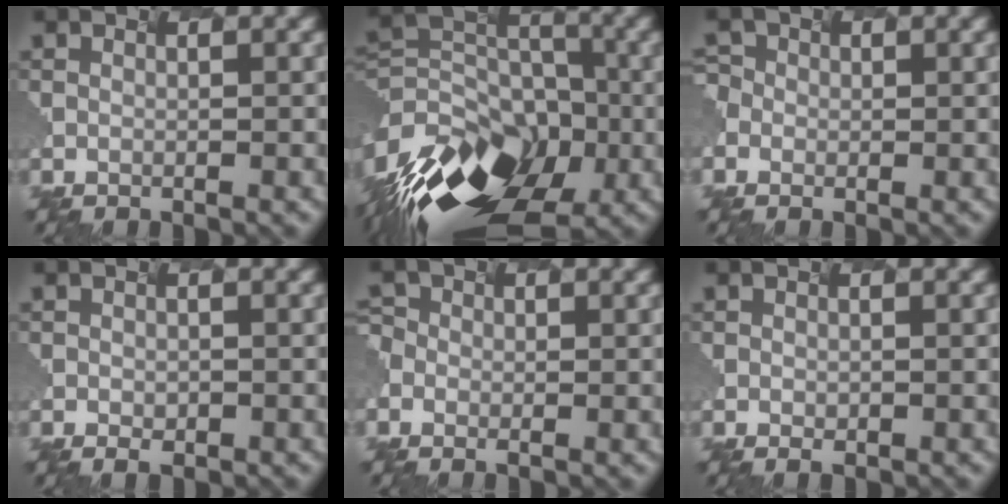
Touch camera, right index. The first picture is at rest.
{"total": 13.9, "force": [-8.8, 8.2, 6.9], "torque": [-0.174, 0.008, -0.133]}
{"total": 1.8, "force": [-1.5, 0.8, 0.0], "torque": [-0.019, 0.001, -0.008]}
{"total": 1.2, "force": [-1.1, -0.5, -0.1], "torque": [-0.024, -0.010, 0.005]}
{"total": 1.6, "force": [-1.5, 0.6, 0.3], "torque": [-0.022, 0.001, -0.012]}
{"total": 0.8, "force": [-0.6, -0.6, -0.2], "torque": [-0.011, -0.007, 0.010]}